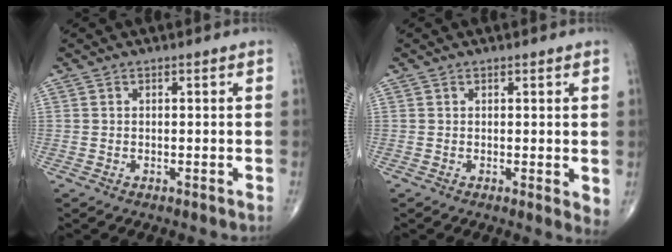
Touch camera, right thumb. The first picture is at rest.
{"total": 2.6, "force": [0.5, 1.0, 2.4], "torque": [-0.034, -0.010, 0.007]}